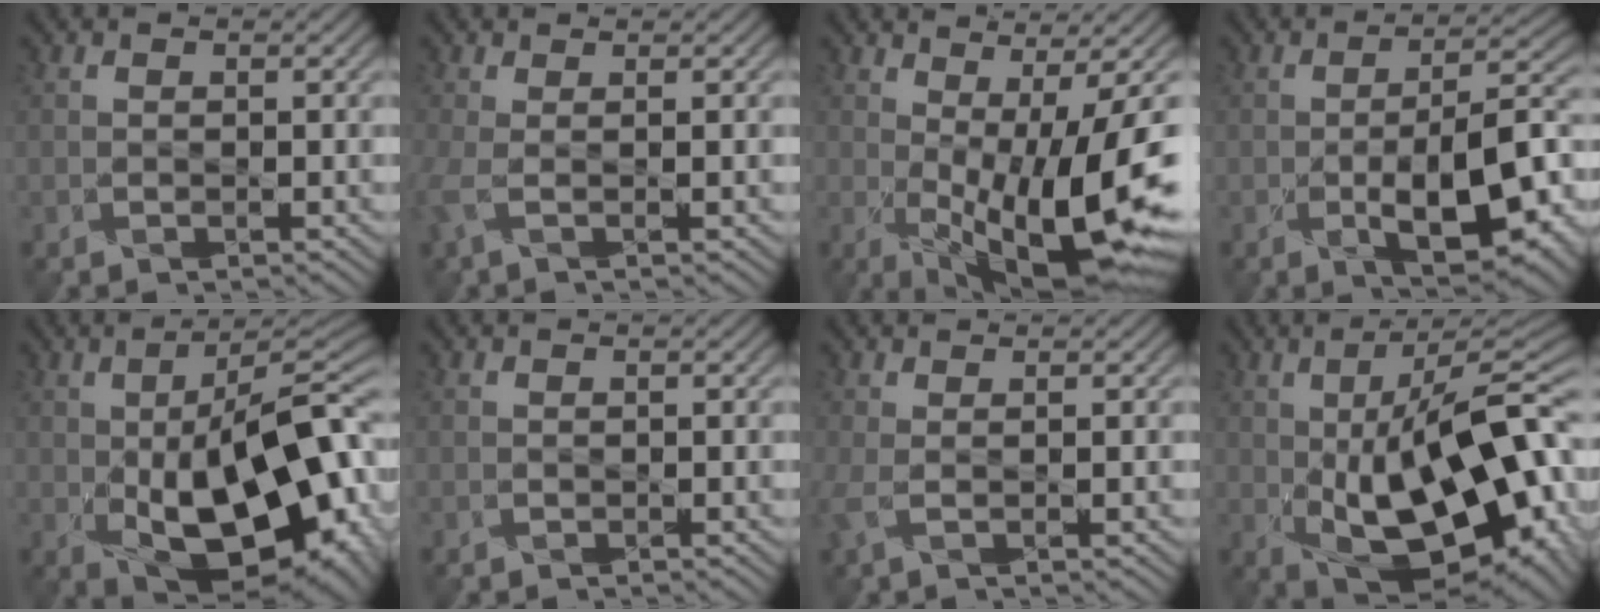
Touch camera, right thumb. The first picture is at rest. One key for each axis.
{"total": 2.1, "fx": -0.3, "fy": 0.1, "fz": 2.1, "tx": -0.058, "ty": 0.001, "tz": -0.010}
{"total": 12.7, "fx": -1.1, "fy": 4.1, "fz": 11.9, "tx": -0.205, "ty": -0.021, "tz": 0.000}
{"total": 12.0, "fx": -4.4, "fy": 4.2, "fz": 10.3, "tx": -0.153, "ty": -0.004, "tz": -0.065}
{"total": 19.8, "fx": -3.8, "fy": 9.9, "fz": 16.7, "tx": -0.219, "ty": -0.013, "tz": -0.045}
{"total": 0.0}
{"total": 1.5, "fx": 0.2, "fy": 0.0, "fz": 1.5, "tx": -0.042, "ty": 0.004, "tz": 0.000}
{"total": 20.0, "fx": -2.1, "fy": 9.2, "fz": 17.6, "tx": -0.264, "ty": -0.004, "tz": -0.032}